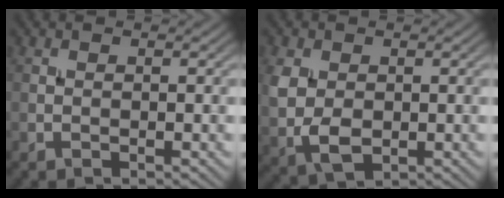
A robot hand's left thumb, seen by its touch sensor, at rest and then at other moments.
{"total": 5.4, "force": [0.2, 4.0, 3.7], "torque": [-0.096, -0.007, 0.005]}